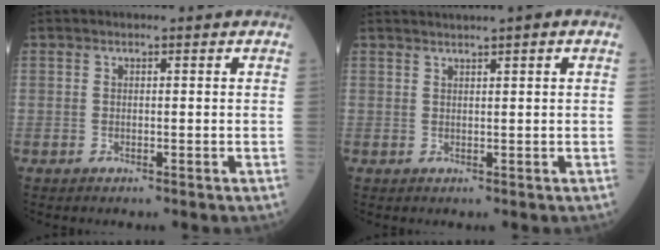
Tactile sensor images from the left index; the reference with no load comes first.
{"total": 3.5, "force": [2.7, -0.3, 2.2], "torque": [-0.035, 0.023, 0.046]}